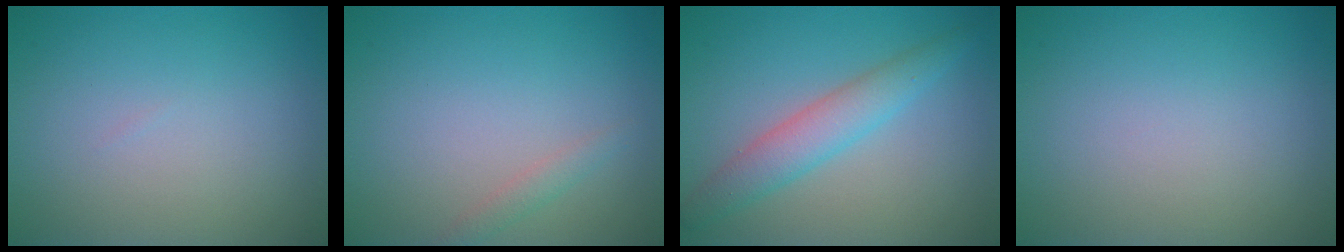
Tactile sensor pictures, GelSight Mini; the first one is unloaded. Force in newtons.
{"total": 1.0, "press": 1.0, "slide": 0.1}
{"total": 3.6, "press": 3.6, "slide": 0.1}
{"total": 0.0}